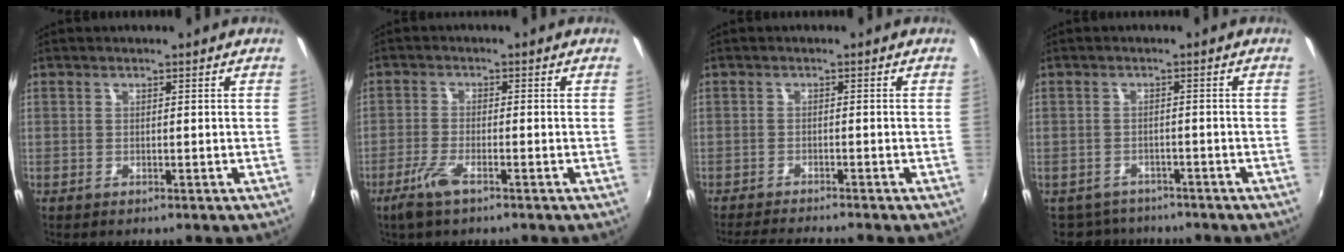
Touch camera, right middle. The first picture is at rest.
{"total": 4.9, "force": [-3.2, 0.9, 3.6], "torque": [-0.090, -0.011, -0.063]}
{"total": 5.9, "force": [-5.5, -0.5, 2.1], "torque": [-0.055, -0.013, -0.090]}
{"total": 5.8, "force": [-5.1, 2.8, 0.5], "torque": [-0.025, -0.004, -0.079]}